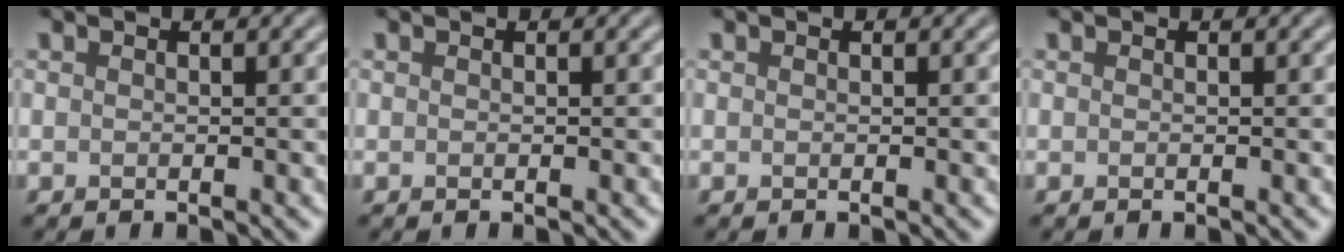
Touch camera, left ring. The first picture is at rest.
{"total": 0.0}
{"total": 0.0}
{"total": 0.0}